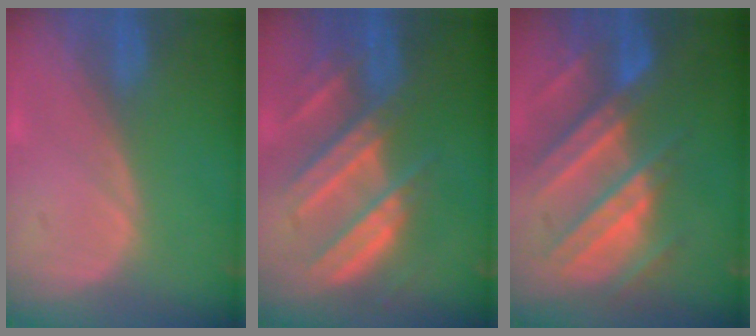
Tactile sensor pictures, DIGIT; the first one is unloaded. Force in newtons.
{"total": 9.5, "press": 8.4, "slide": 4.3}
{"total": 10.8, "press": 9.6, "slide": 4.9}